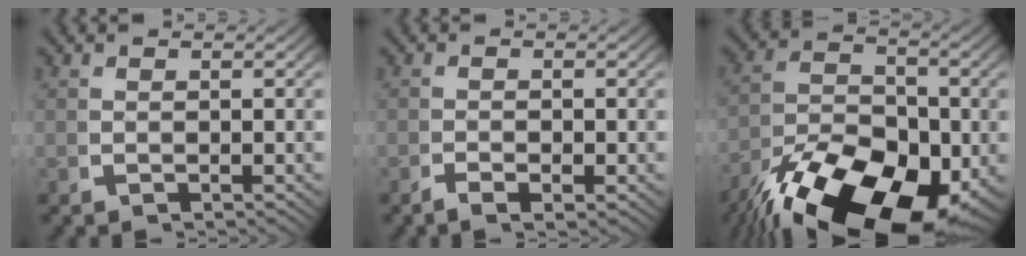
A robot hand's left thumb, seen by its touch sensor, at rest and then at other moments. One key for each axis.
{"total": 1.3, "fx": -0.8, "fy": 0.5, "fz": 0.9, "tx": -0.016, "ty": -0.006, "tz": -0.015}
{"total": 15.2, "fx": -6.8, "fy": 8.8, "fz": 10.4, "tx": -0.164, "ty": -0.055, "tz": -0.084}